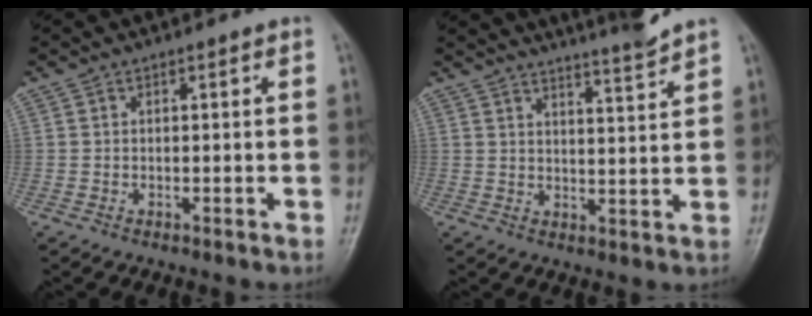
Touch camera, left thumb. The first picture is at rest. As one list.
[{"total": 8.6, "force": [7.8, -0.4, 3.5], "torque": [-0.043, -0.045, 0.110]}]